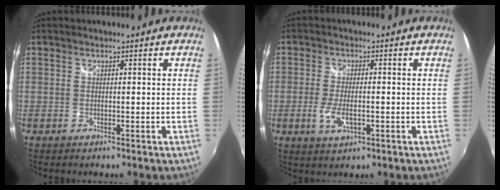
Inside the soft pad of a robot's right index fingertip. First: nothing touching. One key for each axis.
{"total": 5.4, "fx": -1.6, "fy": 1.9, "fz": 4.8, "tx": -0.099, "ty": -0.009, "tz": -0.030}